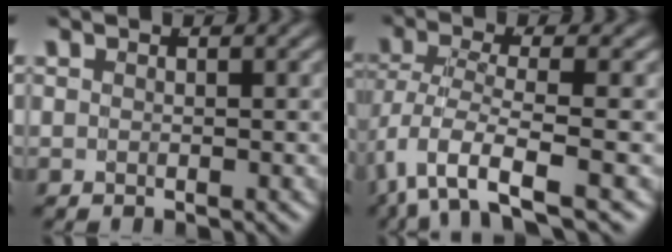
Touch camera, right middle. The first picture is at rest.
{"total": 4.9, "force": [-2.5, 1.0, 4.1], "torque": [-0.104, -0.030, -0.023]}